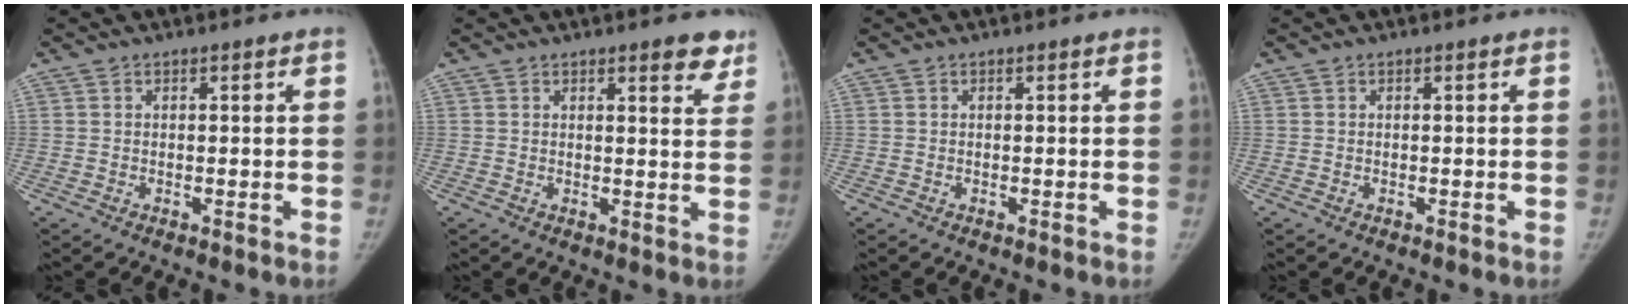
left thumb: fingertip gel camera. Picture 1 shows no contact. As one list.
[{"total": 4.9, "force": [3.4, 1.6, 3.2], "torque": [-0.015, -0.018, 0.038]}, {"total": 0.0}, {"total": 0.0}]